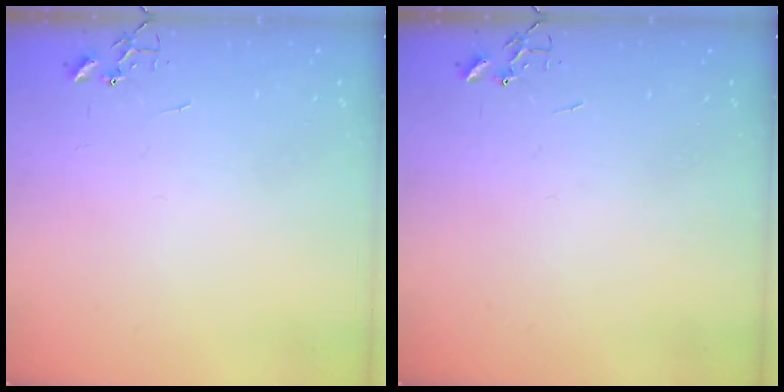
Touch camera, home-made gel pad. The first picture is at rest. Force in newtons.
{"total": 0.0}